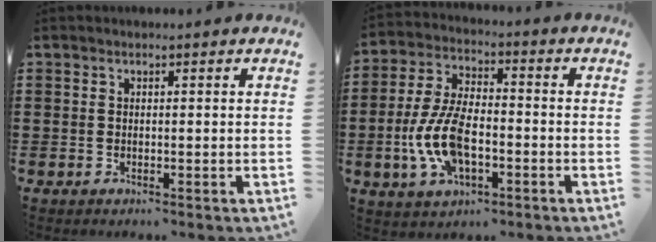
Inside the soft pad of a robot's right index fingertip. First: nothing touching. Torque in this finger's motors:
{"motor_torque": [0.87, 1.27, 0.24, 0.15]}